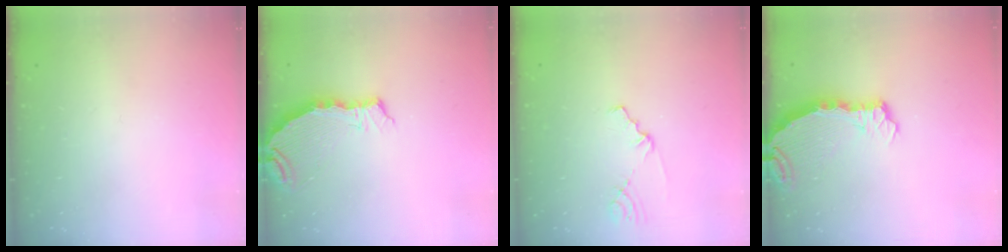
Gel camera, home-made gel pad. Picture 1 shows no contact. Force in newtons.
{"total": 7.8, "press": 6.8, "slide": 3.8}
{"total": 0.9, "press": 0.9, "slide": 0.2}
{"total": 5.7, "press": 5.6, "slide": 0.6}